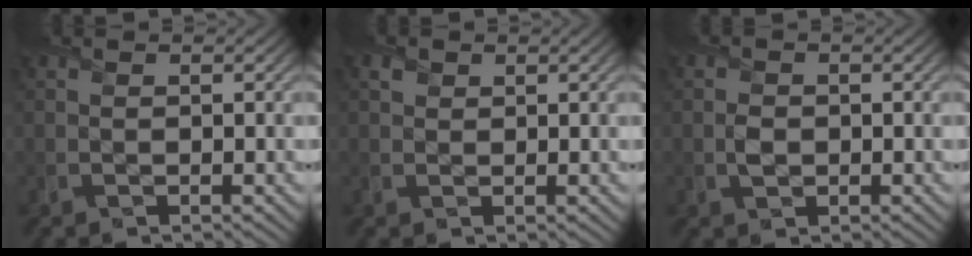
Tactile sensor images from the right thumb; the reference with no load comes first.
{"total": 1.2, "force": [0.7, 1.0, 0.0], "torque": [0.000, -0.001, 0.015]}
{"total": 1.6, "force": [-0.2, 1.4, 0.8], "torque": [-0.019, -0.005, -0.004]}